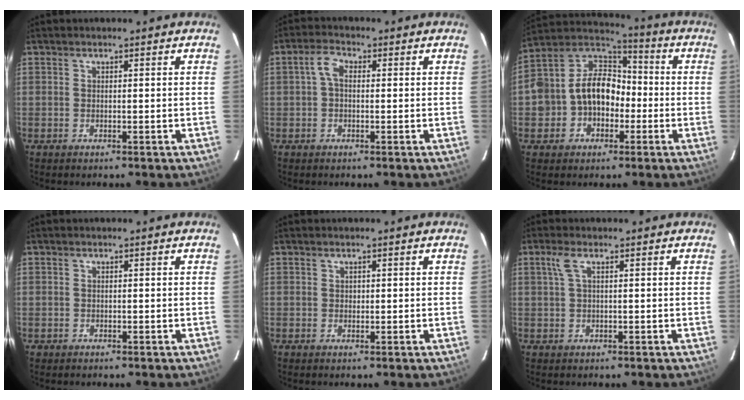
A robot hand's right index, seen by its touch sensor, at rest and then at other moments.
{"total": 3.0, "force": [0.2, 1.8, 2.4], "torque": [-0.049, 0.012, 0.003]}
{"total": 13.1, "force": [-2.7, 10.7, 7.1], "torque": [-0.160, 0.041, -0.041]}
{"total": 0.7, "force": [-0.3, 0.7, -0.1], "torque": [0.001, 0.002, -0.004]}
{"total": 0.5, "force": [0.2, 0.5, 0.0], "torque": [0.003, 0.003, 0.003]}
{"total": 2.2, "force": [0.7, 0.2, 2.1], "torque": [-0.045, 0.005, 0.015]}